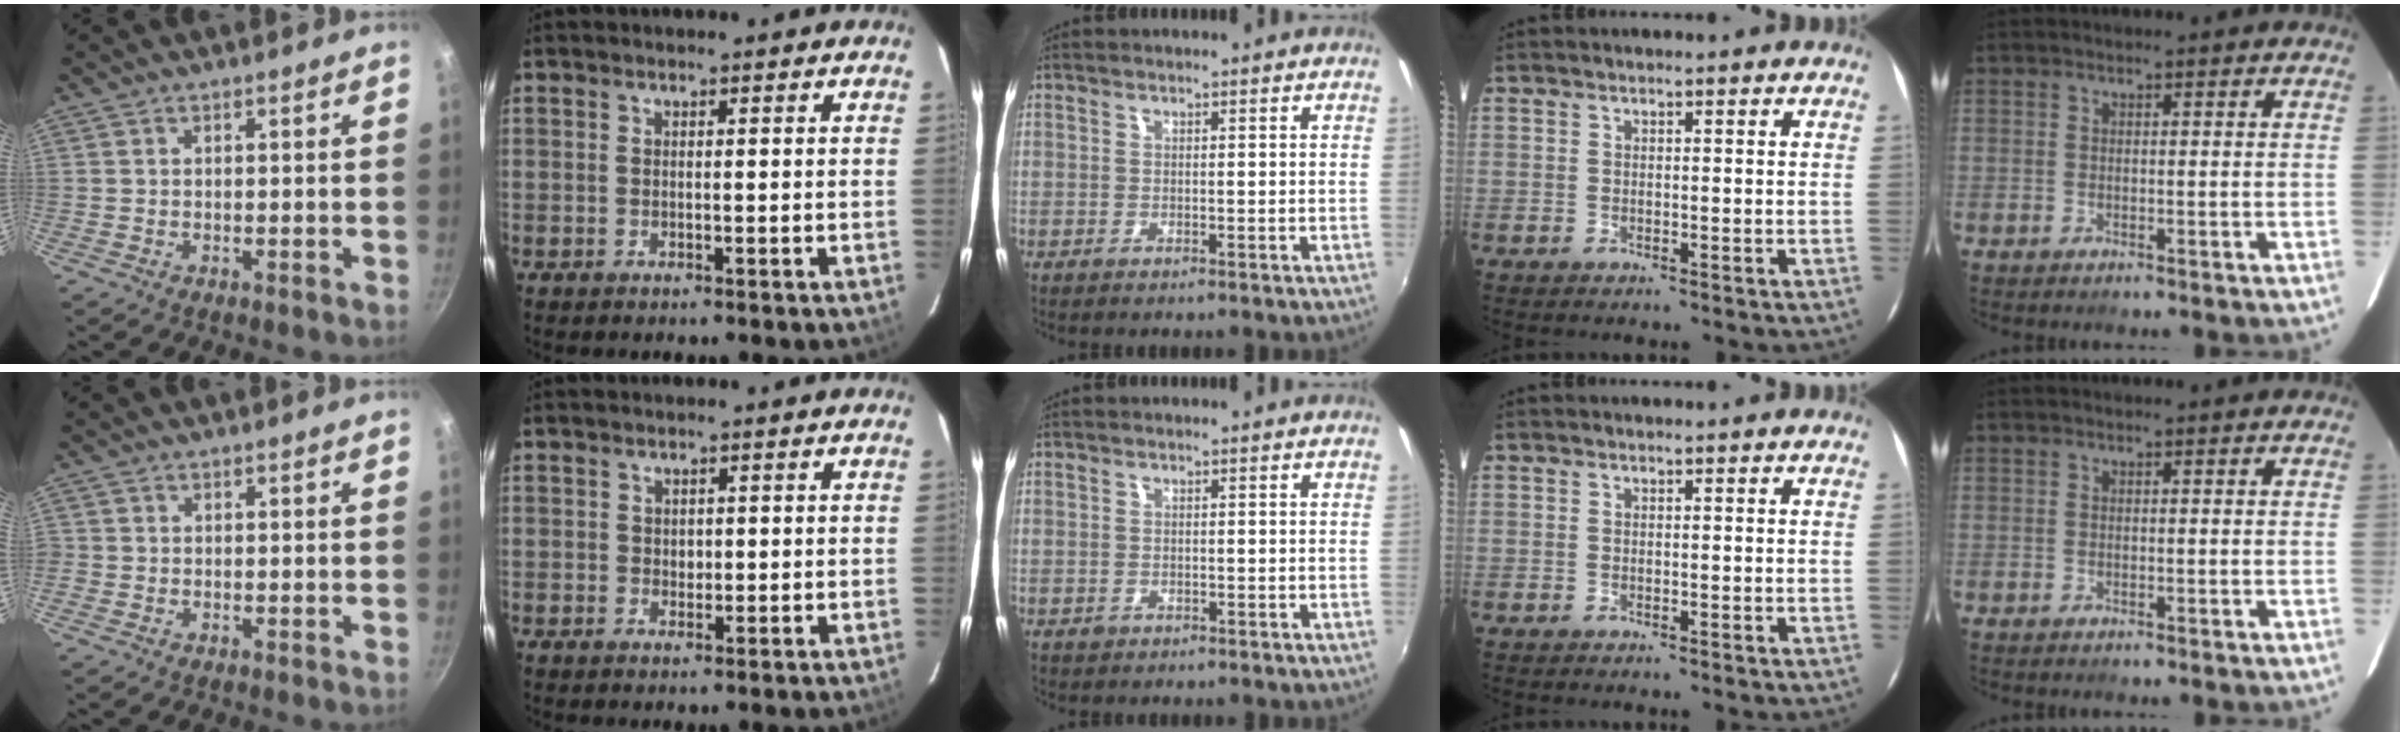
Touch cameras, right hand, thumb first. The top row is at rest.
{"thumb": {"total": 0.8, "force": [-0.3, 0.7, 0.1], "torque": [-0.002, 0.001, -0.010]}, "index": {"total": 1.3, "force": [0.0, 1.2, 0.5], "torque": [-0.005, 0.002, 0.001]}, "middle": {"total": 1.0, "force": [-0.4, 0.8, 0.2], "torque": [-0.005, -0.003, -0.004]}}